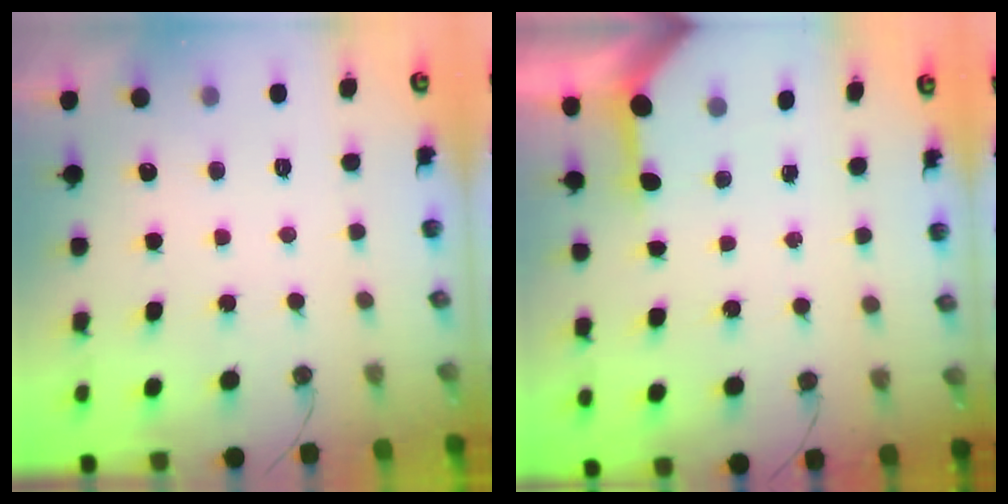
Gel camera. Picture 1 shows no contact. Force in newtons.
{"total": 3.5, "press": 3.5, "slide": 0.4}